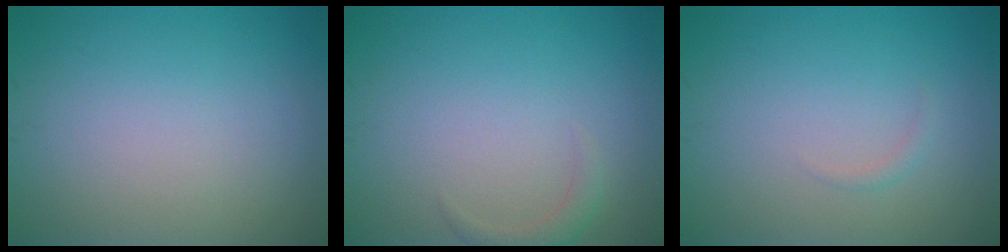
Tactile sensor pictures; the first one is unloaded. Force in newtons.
{"total": 1.3, "press": 1.3, "slide": 0.1}
{"total": 0.6, "press": 0.6, "slide": 0.0}